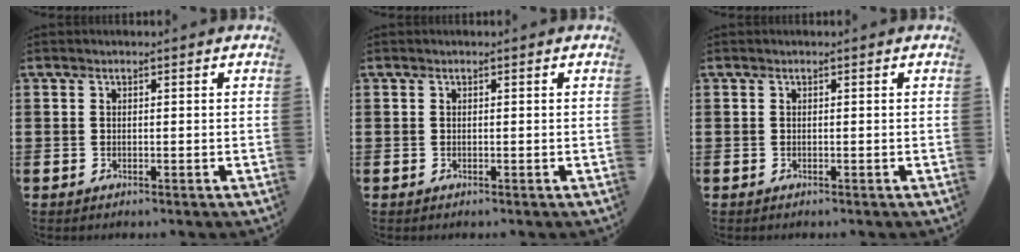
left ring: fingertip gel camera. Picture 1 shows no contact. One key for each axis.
{"total": 0.0}
{"total": 0.0}